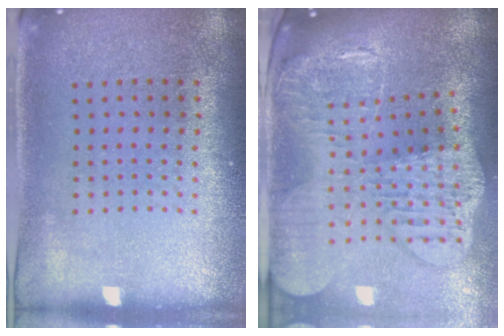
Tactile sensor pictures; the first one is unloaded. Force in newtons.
{"total": 4.4, "press": 3.3, "slide": 2.8}